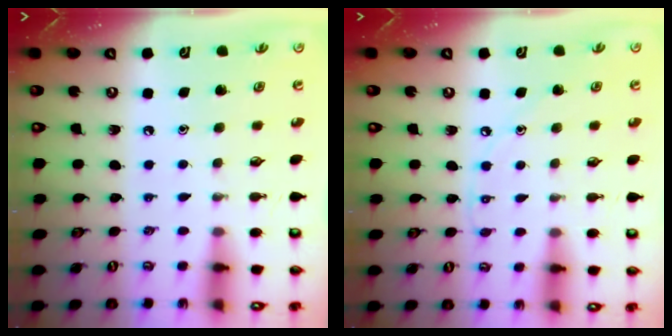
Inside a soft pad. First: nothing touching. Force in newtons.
{"total": 5.1, "press": 5.1, "slide": 0.7}